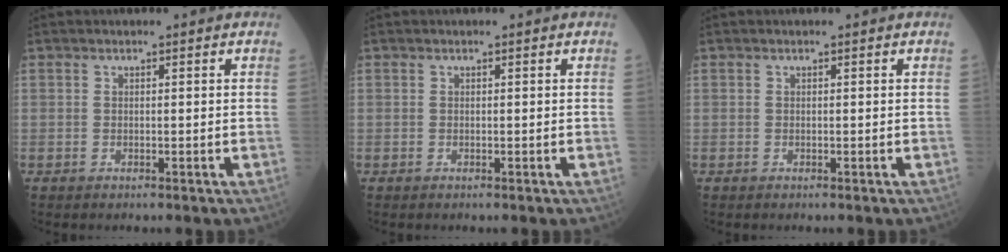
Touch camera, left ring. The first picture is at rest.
{"total": 0.0}
{"total": 0.0}